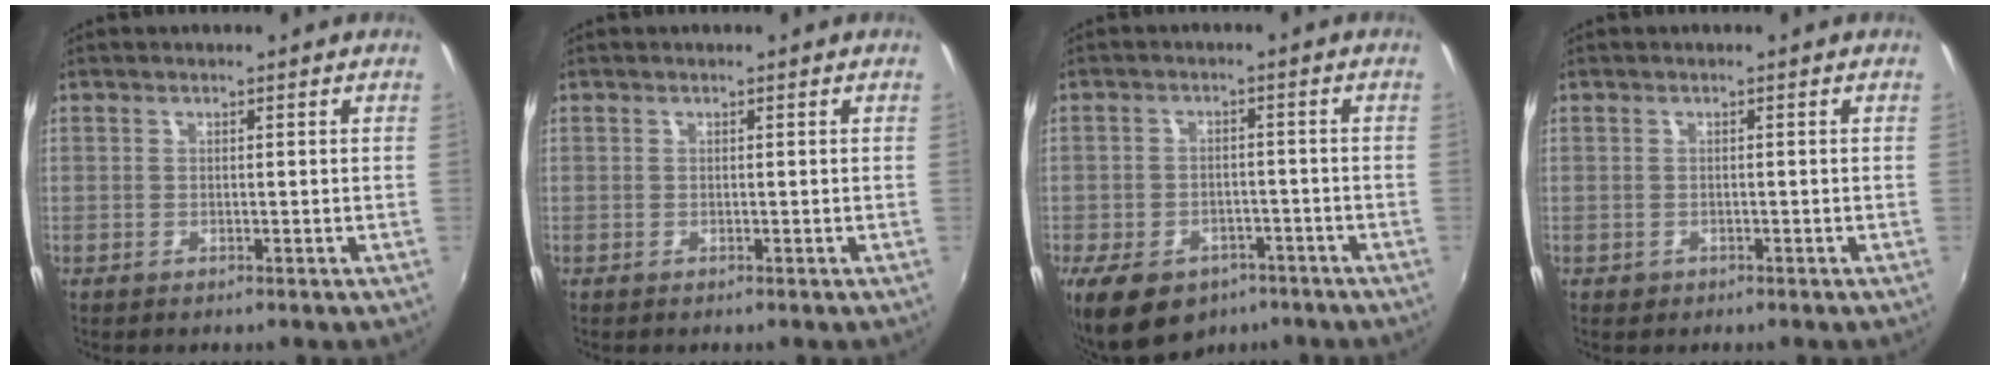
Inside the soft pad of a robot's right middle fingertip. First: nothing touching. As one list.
[{"total": 0.0}, {"total": 13.0, "force": [-8.3, 8.2, 5.9], "torque": [-0.146, -0.013, -0.120]}, {"total": 1.2, "force": [-0.6, 1.0, 0.3], "torque": [-0.008, -0.004, -0.006]}]